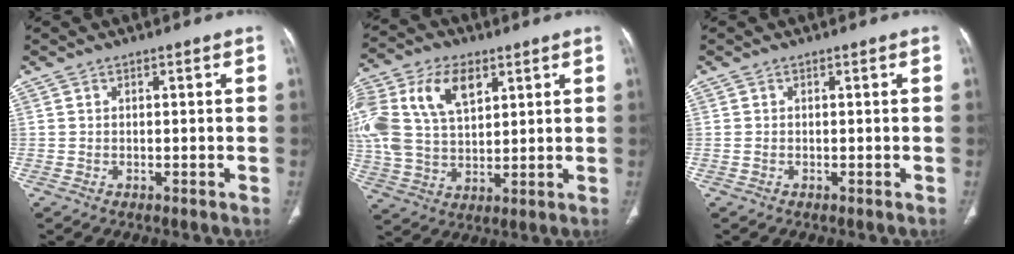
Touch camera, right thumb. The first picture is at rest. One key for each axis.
{"total": 21.6, "fx": 8.0, "fy": 13.5, "fz": 14.8, "tx": -0.342, "ty": 0.018, "tz": 0.153}
{"total": 0.6, "fx": -0.1, "fy": 0.3, "fz": 0.4, "tx": -0.013, "ty": 0.003, "tz": -0.001}